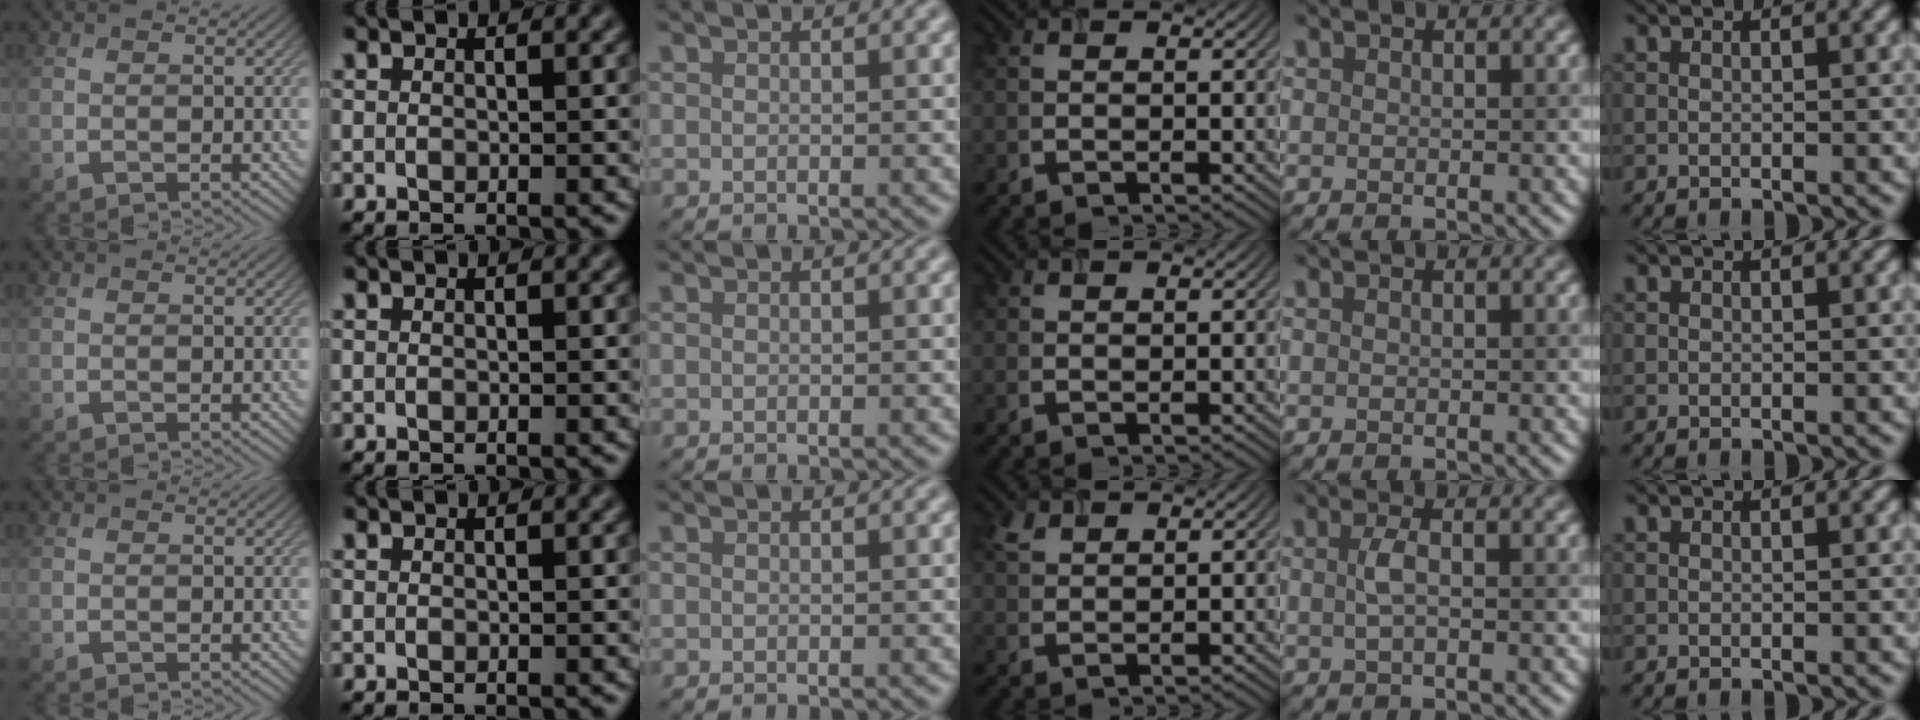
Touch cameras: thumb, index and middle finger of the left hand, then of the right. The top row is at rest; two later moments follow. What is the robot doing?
{"motion": "insert", "object": "airpods case & airpods"}